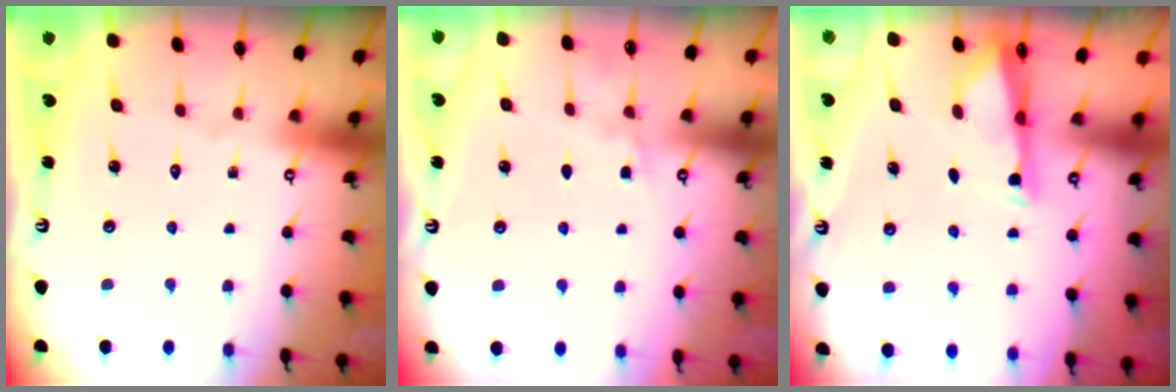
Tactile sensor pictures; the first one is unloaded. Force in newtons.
{"total": 4.0, "press": 3.9, "slide": 0.5}
{"total": 2.8, "press": 2.8, "slide": 0.5}